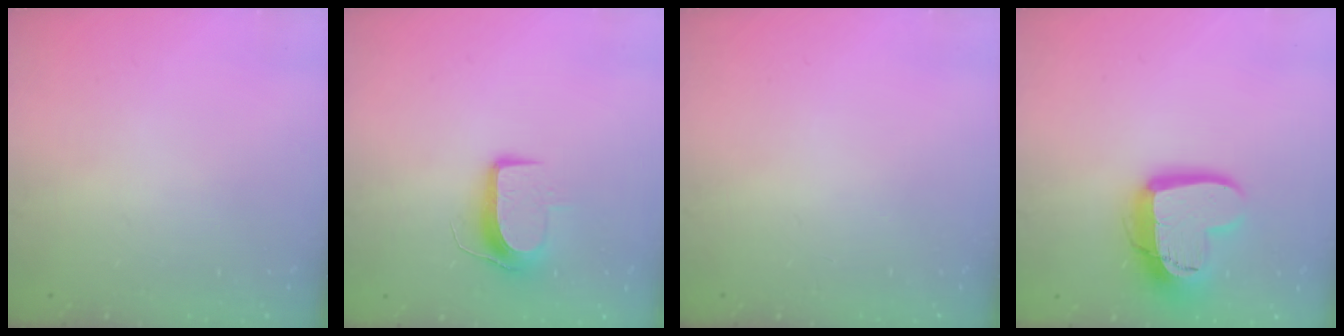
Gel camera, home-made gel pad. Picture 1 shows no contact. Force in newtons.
{"total": 9.0, "press": 9.0, "slide": 0.2}
{"total": 0.0}
{"total": 15.3, "press": 15.2, "slide": 1.2}